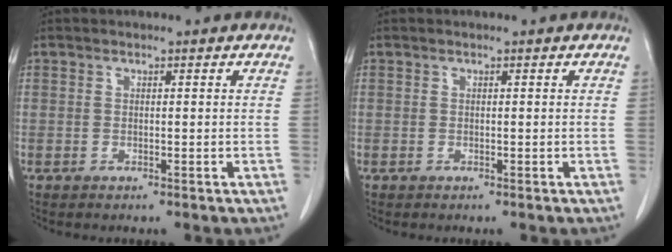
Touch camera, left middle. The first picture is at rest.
{"total": 0.0}